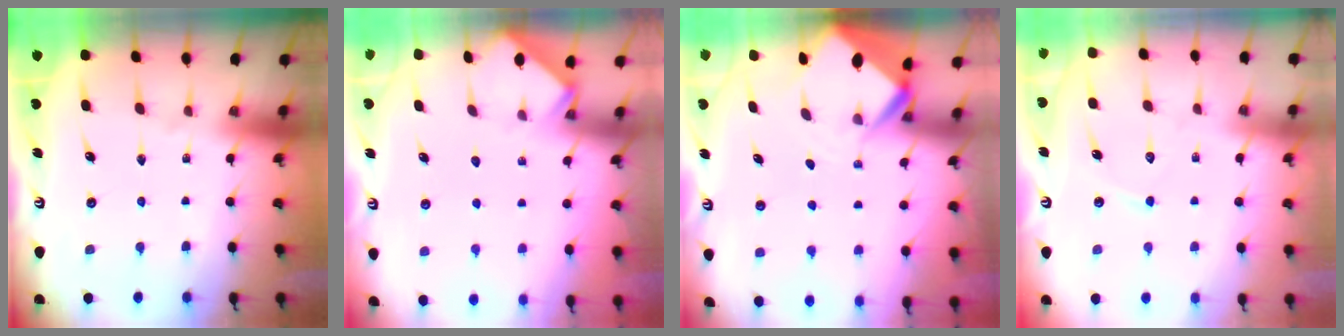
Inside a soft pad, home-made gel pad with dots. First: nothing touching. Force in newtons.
{"total": 2.5, "press": 2.5, "slide": 0.4}
{"total": 3.4, "press": 3.4, "slide": 0.2}
{"total": 5.4, "press": 5.4, "slide": 0.5}